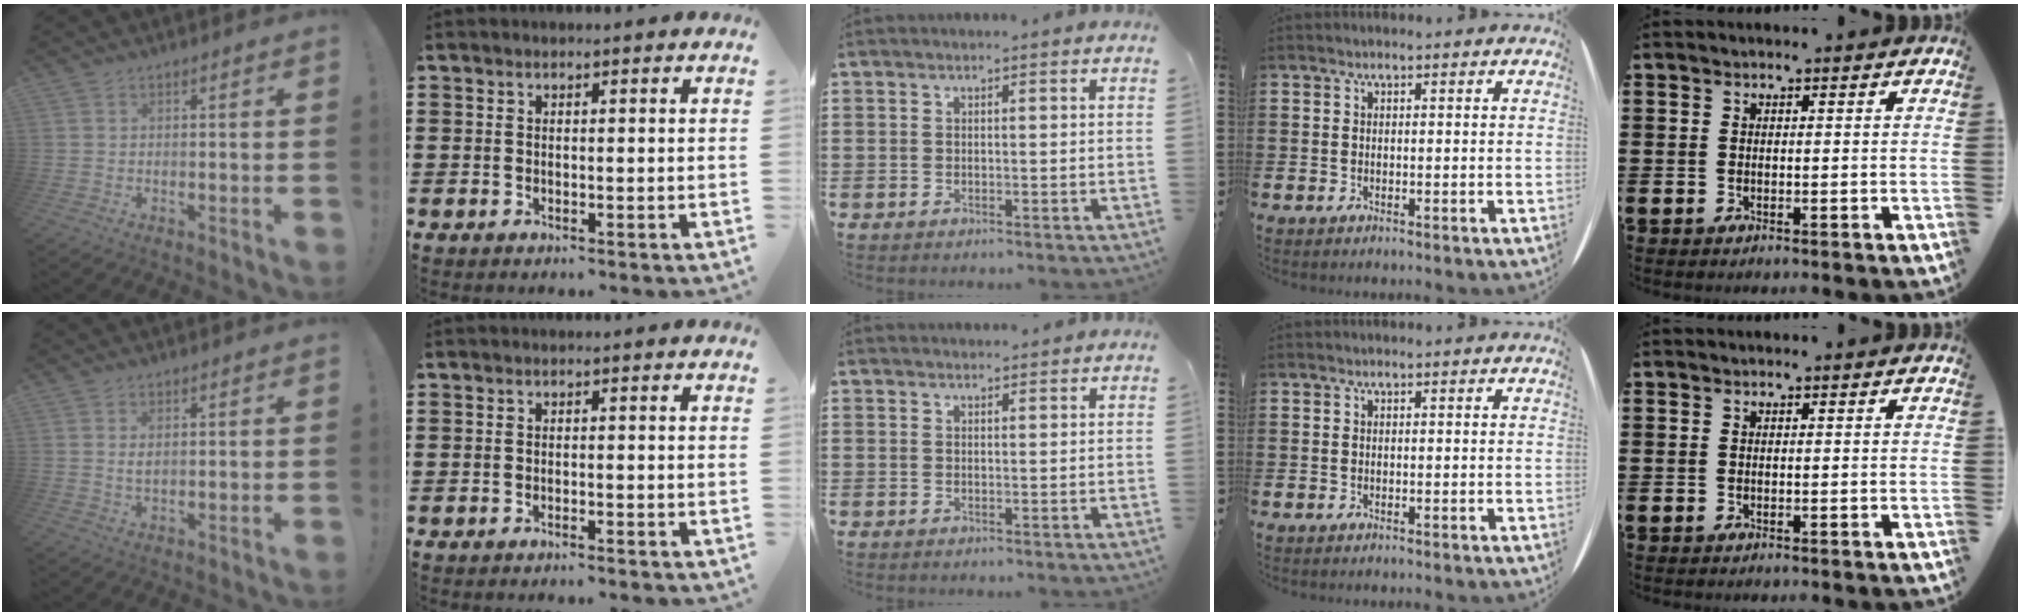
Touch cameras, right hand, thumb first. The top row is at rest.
{"thumb": {"total": 1.9, "force": [0.7, 0.9, 1.5], "torque": [-0.024, -0.002, 0.010]}, "index": {"total": 0.8, "force": [-0.7, -0.1, 0.4], "torque": [-0.011, -0.005, -0.012]}, "middle": {"total": 1.1, "force": [1.0, 0.2, 0.0], "torque": [0.005, -0.004, 0.019]}}